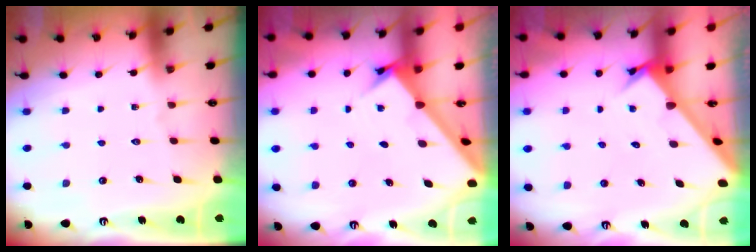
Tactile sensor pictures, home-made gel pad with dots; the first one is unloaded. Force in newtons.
{"total": 3.8, "press": 3.8, "slide": 0.4}
{"total": 2.6, "press": 2.6, "slide": 0.2}